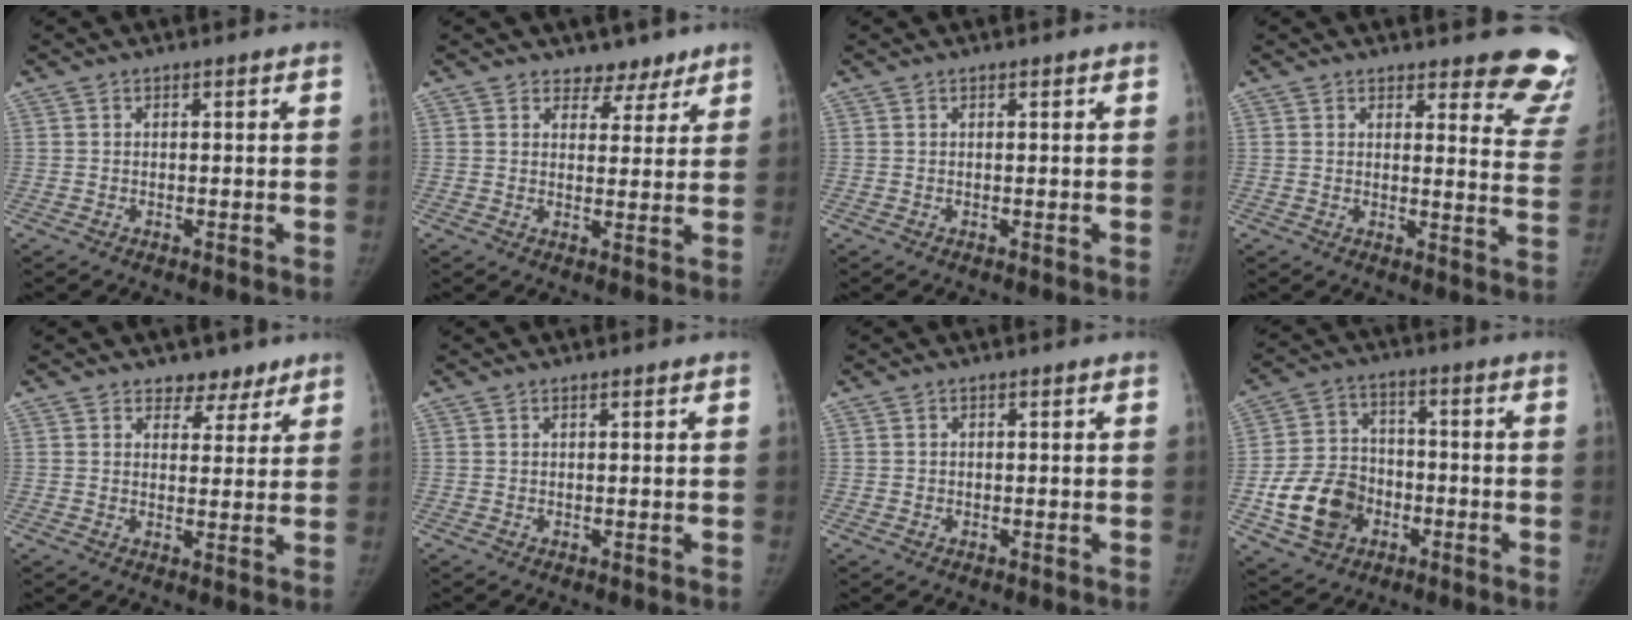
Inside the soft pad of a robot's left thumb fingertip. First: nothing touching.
{"total": 4.6, "force": [3.6, 2.8, 0.5], "torque": [0.029, -0.022, 0.050]}
{"total": 0.0}
{"total": 12.0, "force": [10.7, 3.2, 4.4], "torque": [-0.002, -0.098, 0.094]}
{"total": 4.5, "force": [3.4, 2.9, 0.9], "torque": [0.024, -0.019, 0.050]}
{"total": 0.0}
{"total": 0.6, "force": [-0.2, 0.6, -0.1], "torque": [0.006, 0.004, -0.003]}
{"total": 13.0, "force": [-4.5, 10.3, 6.6], "torque": [-0.094, 0.023, -0.076]}